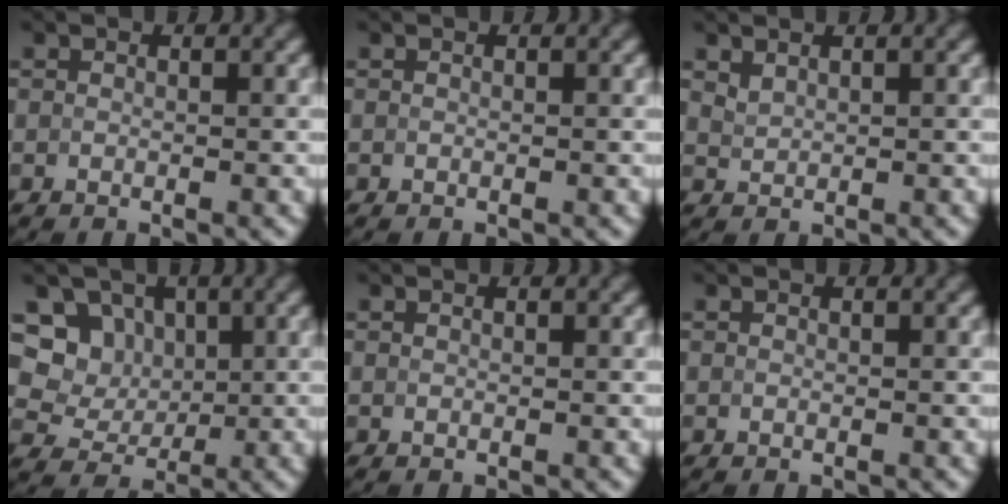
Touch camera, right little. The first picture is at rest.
{"total": 0.0}
{"total": 1.0, "force": [0.8, 0.4, 0.3], "torque": [-0.011, -0.001, 0.023]}
{"total": 4.9, "force": [1.8, 4.0, 2.1], "torque": [-0.040, -0.005, 0.027]}
{"total": 0.0}
{"total": 0.0}